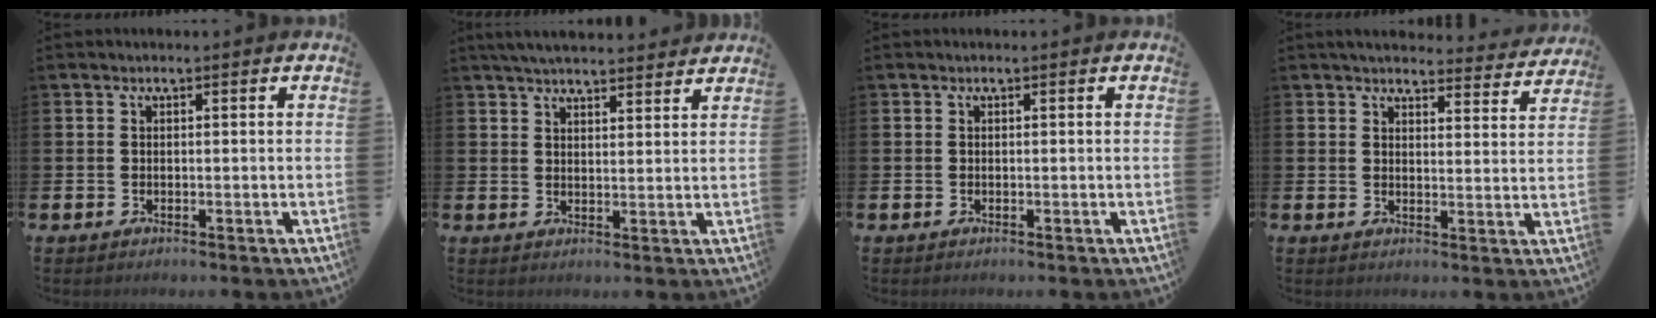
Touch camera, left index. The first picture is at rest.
{"total": 4.4, "force": [4.3, 0.6, 0.8], "torque": [-0.023, -0.016, 0.078]}
{"total": 0.0}
{"total": 4.3, "force": [4.2, 0.9, 0.6], "torque": [-0.014, -0.031, 0.072]}